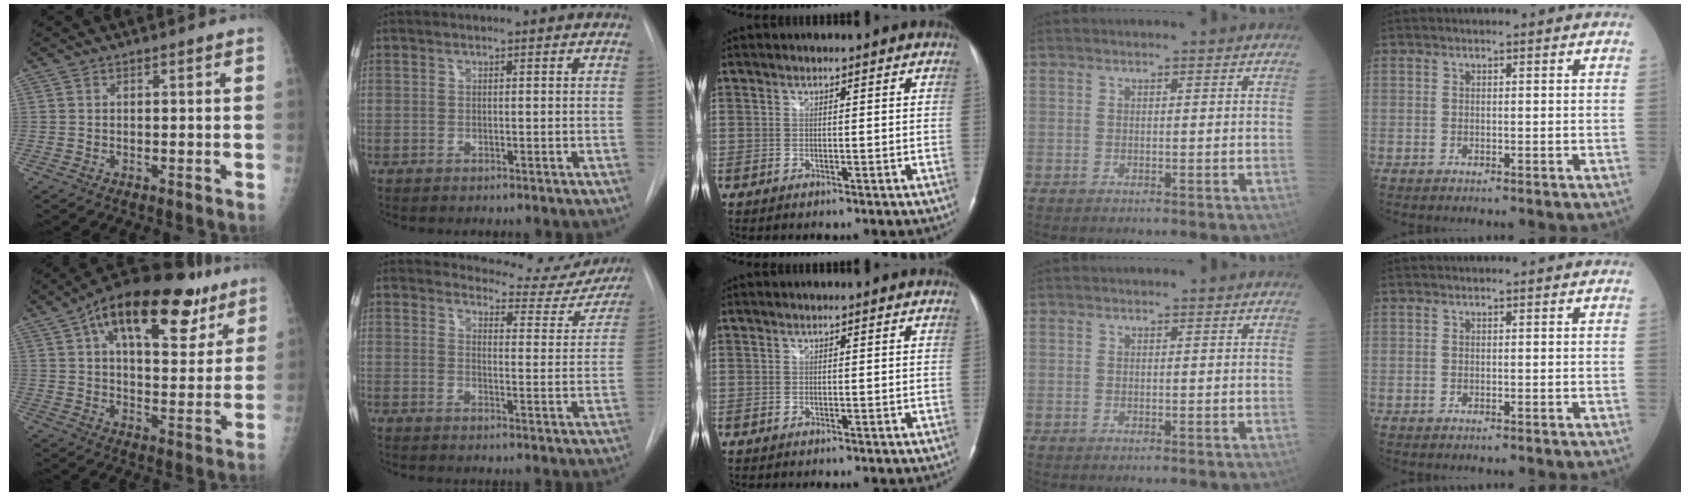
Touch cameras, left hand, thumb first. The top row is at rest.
{"thumb": {"total": 23.7, "force": [12.7, 11.1, 16.8], "torque": [-0.230, -0.006, 0.192]}, "index": {"total": 12.0, "force": [11.6, 3.0, 0.4], "torque": [0.017, -0.060, 0.114]}}